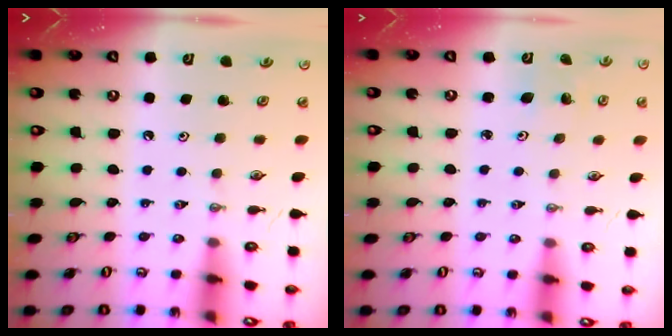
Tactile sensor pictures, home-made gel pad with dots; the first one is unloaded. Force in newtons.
{"total": 2.5, "press": 2.5, "slide": 0.2}